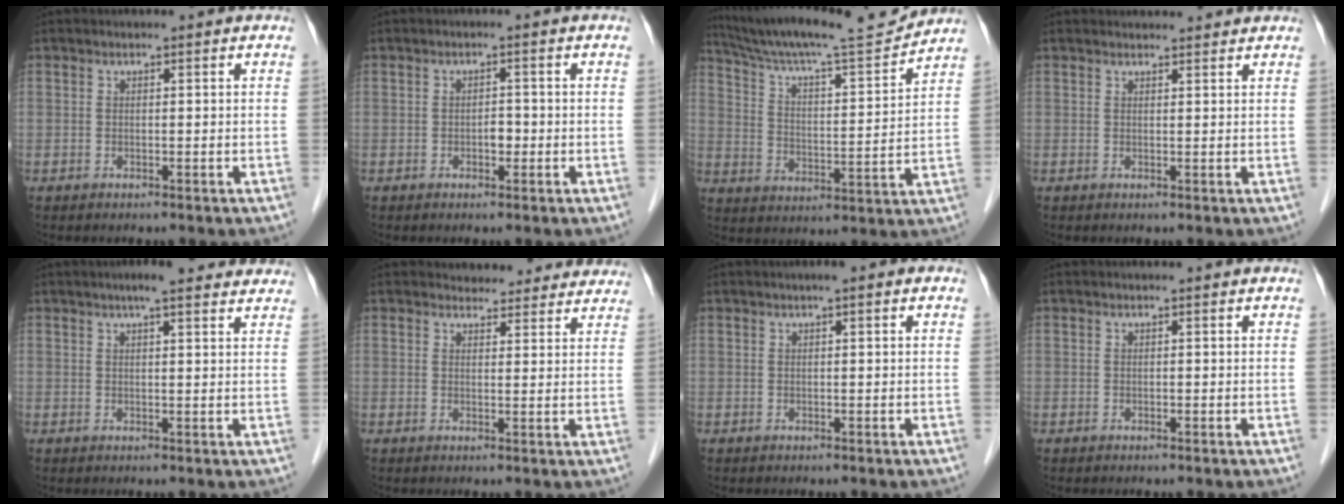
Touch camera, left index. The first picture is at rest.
{"total": 1.6, "force": [-0.7, 0.9, 1.1], "torque": [-0.014, 0.001, -0.012]}
{"total": 17.1, "force": [16.0, 0.0, 6.0], "torque": [-0.113, -0.010, 0.250]}
{"total": 4.7, "force": [4.6, 0.7, 0.7], "torque": [-0.008, 0.023, 0.053]}
{"total": 9.0, "force": [7.4, 1.4, 5.0], "torque": [-0.058, 0.023, 0.084]}
{"total": 9.0, "force": [8.5, 2.9, 0.8], "torque": [0.022, 0.007, 0.079]}
{"total": 1.7, "force": [0.7, 0.3, 1.5], "torque": [-0.025, 0.007, 0.007]}
{"total": 0.0}